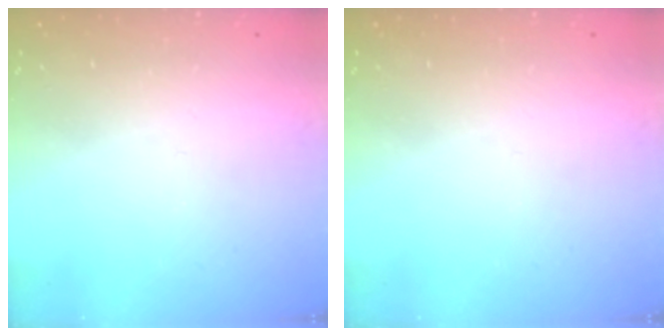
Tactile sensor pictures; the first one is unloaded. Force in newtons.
{"total": 0.0}